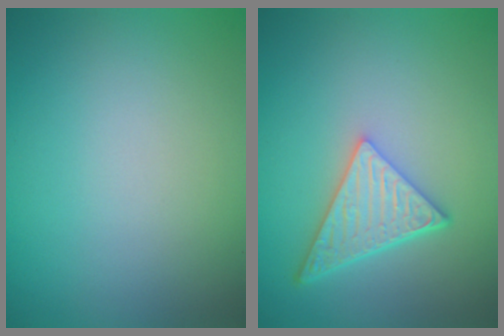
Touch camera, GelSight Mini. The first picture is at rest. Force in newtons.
{"total": 5.0, "press": 3.7, "slide": 3.3}